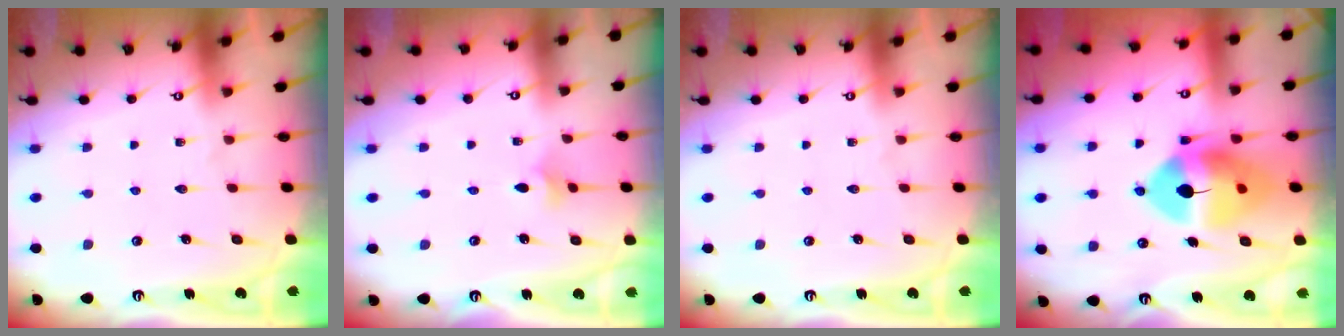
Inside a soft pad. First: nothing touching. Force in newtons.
{"total": 3.0, "press": 2.9, "slide": 0.8}
{"total": 0.0}
{"total": 13.9, "press": 13.8, "slide": 1.9}